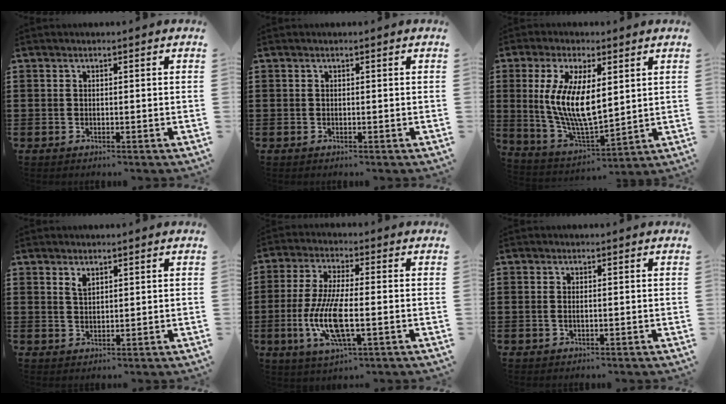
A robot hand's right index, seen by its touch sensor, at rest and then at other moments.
{"total": 0.0}
{"total": 10.5, "force": [1.8, 4.3, 9.4], "torque": [-0.192, -0.002, 0.035]}
{"total": 1.7, "force": [1.3, 0.8, 0.7], "torque": [-0.017, 0.002, 0.025]}
{"total": 10.3, "force": [-2.6, 3.1, 9.5], "torque": [-0.210, -0.016, -0.053]}
{"total": 1.0, "force": [0.0, 0.4, 0.9], "torque": [-0.018, 0.003, -0.001]}